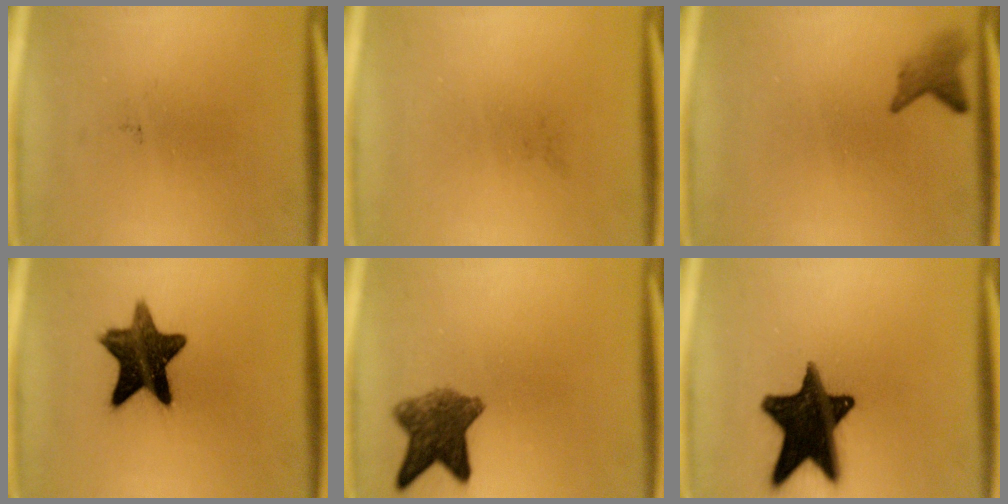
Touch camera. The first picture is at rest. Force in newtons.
{"total": 0.0}
{"total": 2.4}
{"total": 12.8}
{"total": 7.4}
{"total": 17.8}